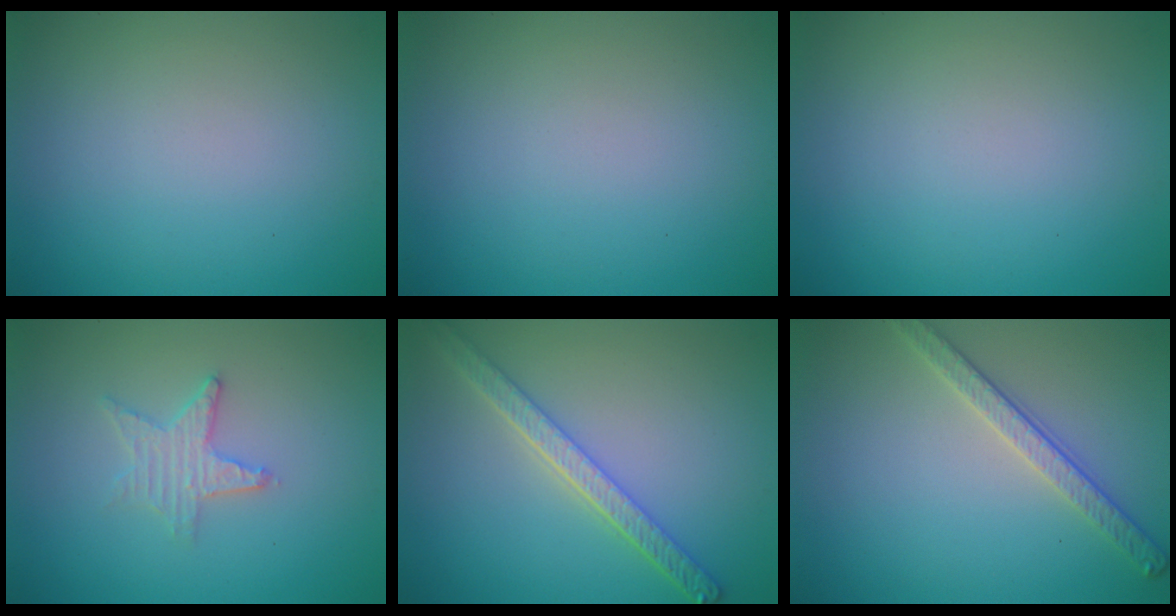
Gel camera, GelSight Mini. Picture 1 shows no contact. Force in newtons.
{"total": 0.0}
{"total": 0.0}
{"total": 2.3, "press": 2.2, "slide": 0.4}
{"total": 4.4, "press": 3.4, "slide": 2.7}
{"total": 2.8, "press": 2.7, "slide": 0.8}